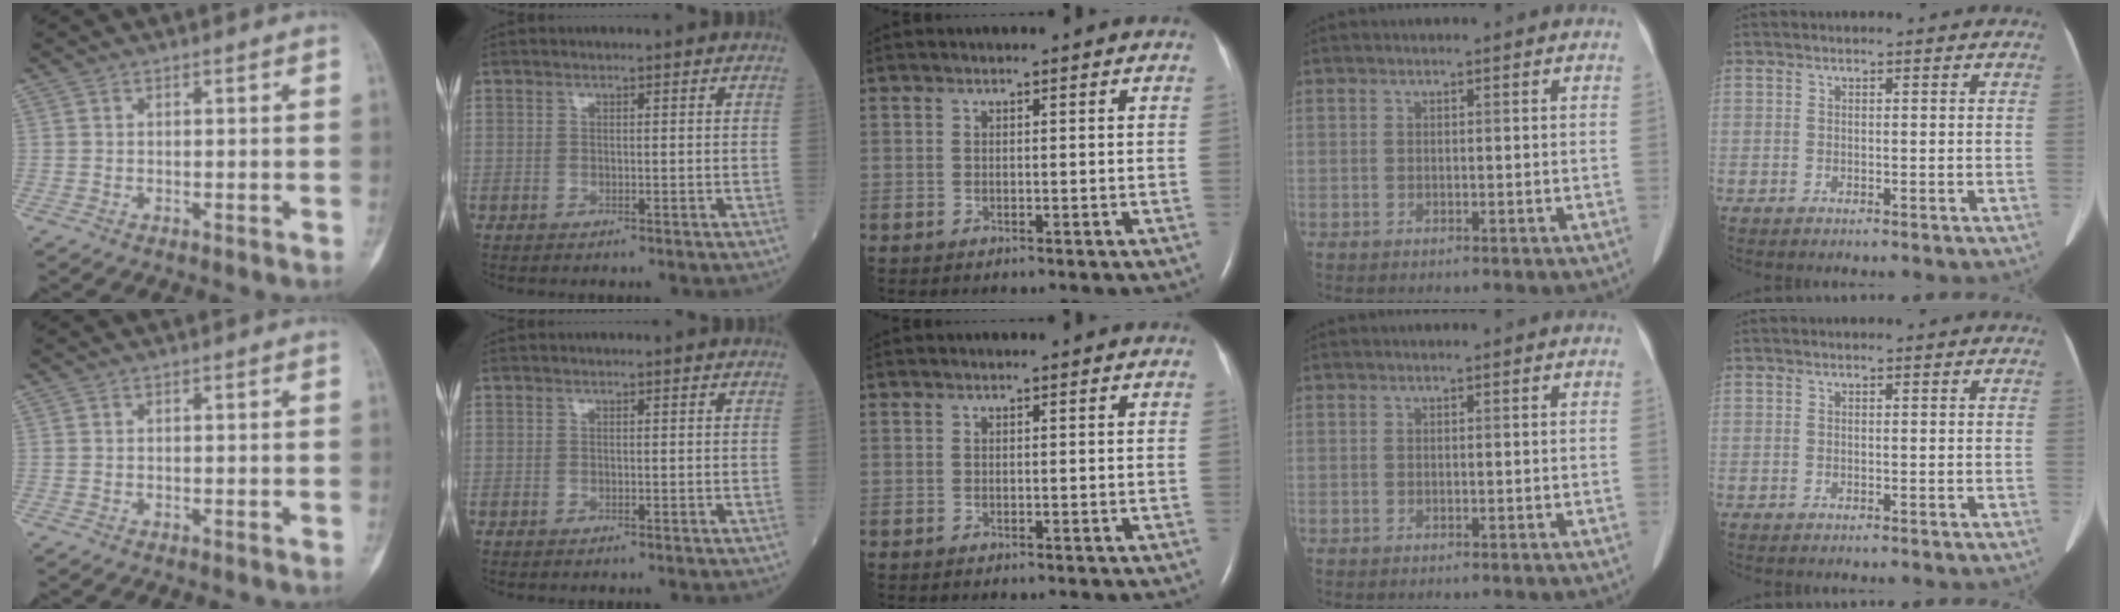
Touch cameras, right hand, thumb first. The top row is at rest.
{}